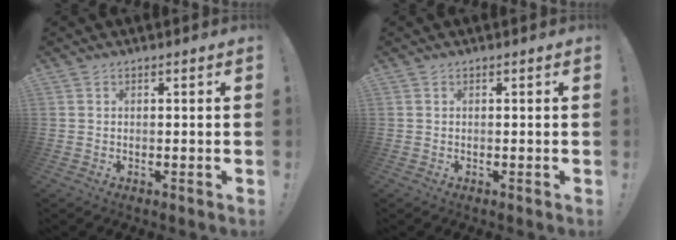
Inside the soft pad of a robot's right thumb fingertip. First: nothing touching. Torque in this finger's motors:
{"motor_torque": [0.00, 0.01, -0.04, 0.03, 0.00]}